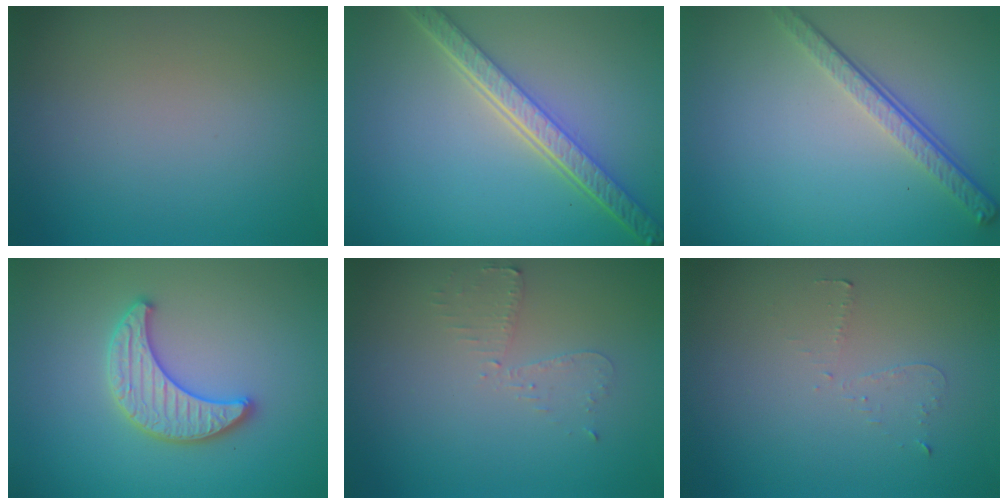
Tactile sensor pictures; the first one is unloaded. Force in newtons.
{"total": 5.7, "press": 4.2, "slide": 3.9}
{"total": 3.9, "press": 2.8, "slide": 2.7}
{"total": 3.5, "press": 3.4, "slide": 0.6}
{"total": 1.9, "press": 1.9, "slide": 0.4}
{"total": 0.7, "press": 0.6, "slide": 0.4}